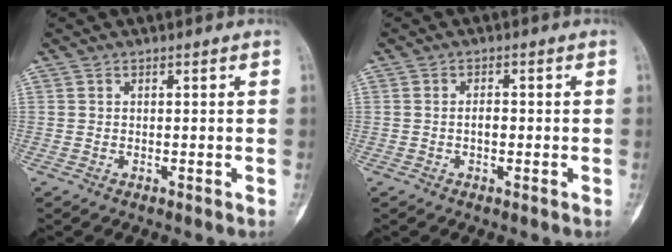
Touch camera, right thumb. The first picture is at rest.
{"total": 1.6, "force": [-0.3, 0.9, 1.3], "torque": [-0.015, 0.004, -0.007]}